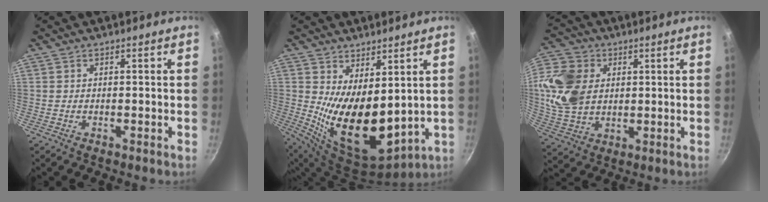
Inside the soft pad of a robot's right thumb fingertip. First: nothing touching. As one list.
[{"total": 15.0, "force": [2.6, 7.9, 12.5], "torque": [-0.185, -0.051, 0.069]}, {"total": 13.6, "force": [2.6, 10.4, 8.4], "torque": [-0.150, -0.008, 0.054]}]